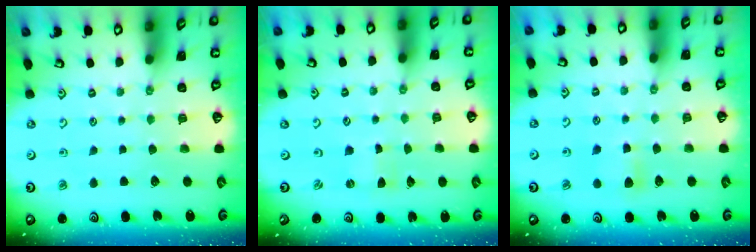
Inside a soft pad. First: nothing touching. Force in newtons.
{"total": 0.0}
{"total": 4.9, "press": 4.8, "slide": 0.7}